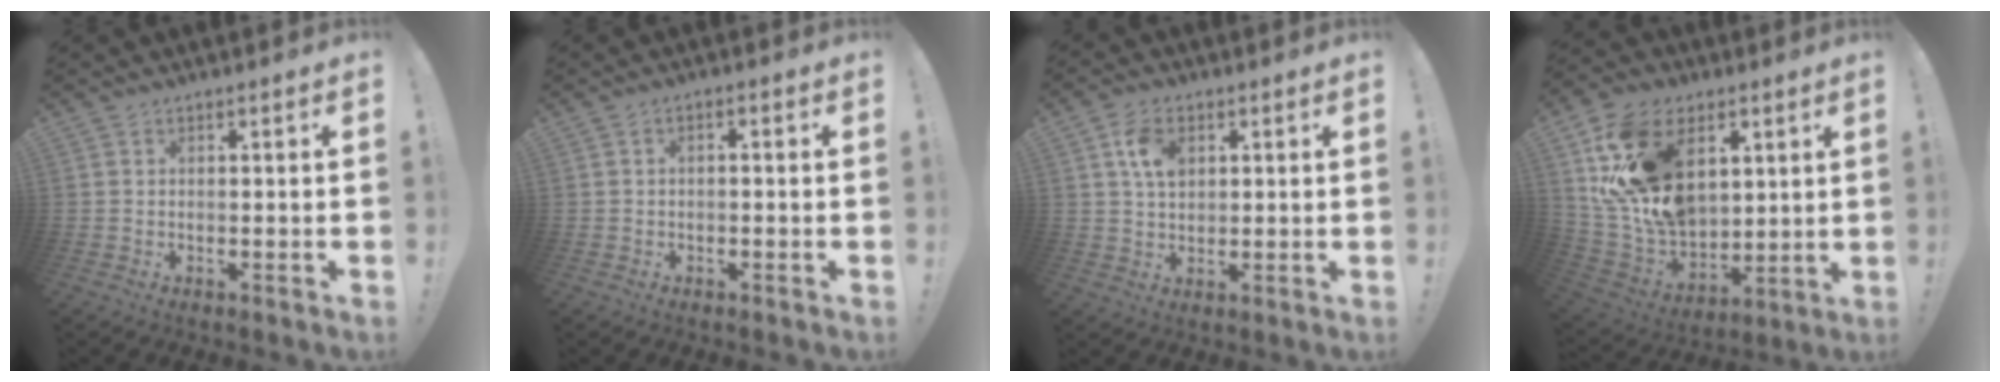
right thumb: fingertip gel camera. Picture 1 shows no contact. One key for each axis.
{"total": 1.5, "fx": -1.2, "fy": 0.4, "fz": 0.9, "tx": -0.012, "ty": 0.006, "tz": -0.021}
{"total": 8.0, "fx": 2.8, "fy": 5.5, "fz": 4.9, "tx": -0.072, "ty": 0.001, "tz": 0.053}
{"total": 23.0, "fx": 8.5, "fy": 15.7, "fz": 14.6, "tx": -0.280, "ty": -0.037, "tz": 0.160}